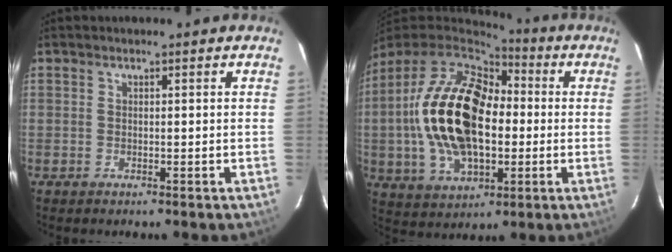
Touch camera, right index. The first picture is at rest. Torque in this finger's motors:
{"motor_torque": [2.14, 0.00, 1.05, 0.21]}